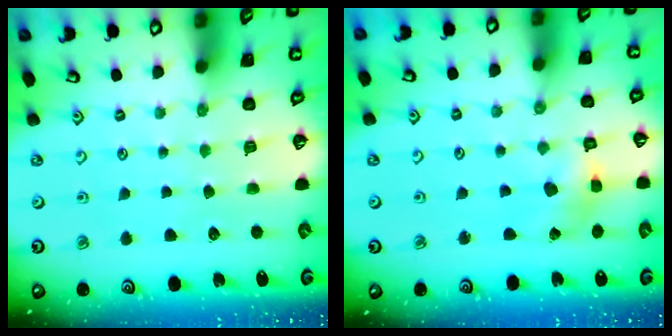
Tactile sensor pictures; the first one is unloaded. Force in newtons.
{"total": 5.1, "press": 5.1, "slide": 0.4}